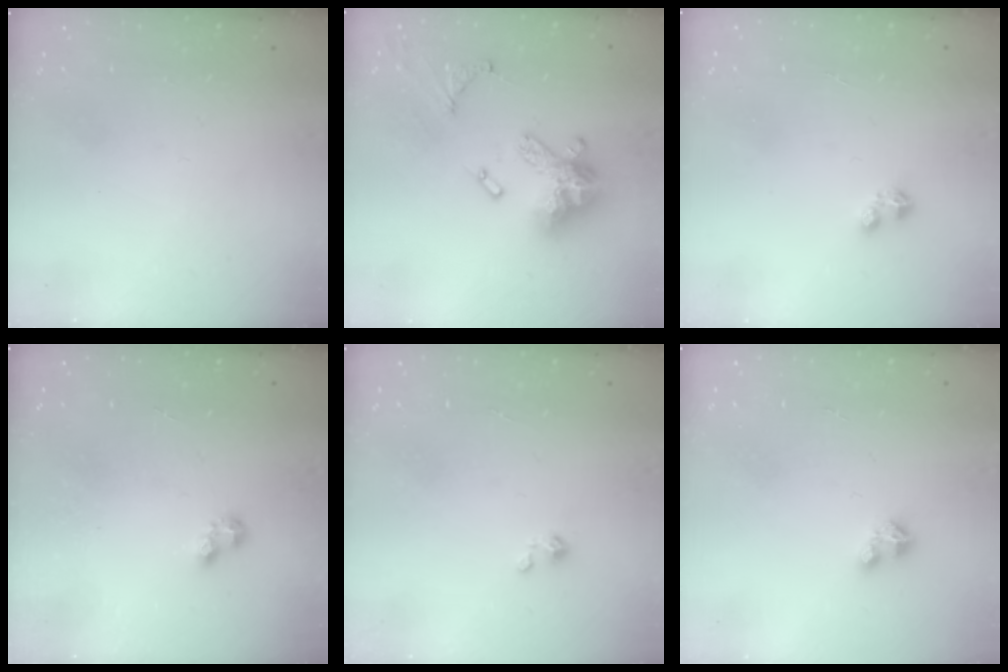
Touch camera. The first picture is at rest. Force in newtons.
{"total": 16.1, "press": 16.0, "slide": 1.8}
{"total": 2.4, "press": 2.4, "slide": 0.3}
{"total": 3.4, "press": 3.3, "slide": 0.5}
{"total": 2.3, "press": 2.2, "slide": 0.3}
{"total": 2.1, "press": 2.1, "slide": 0.2}